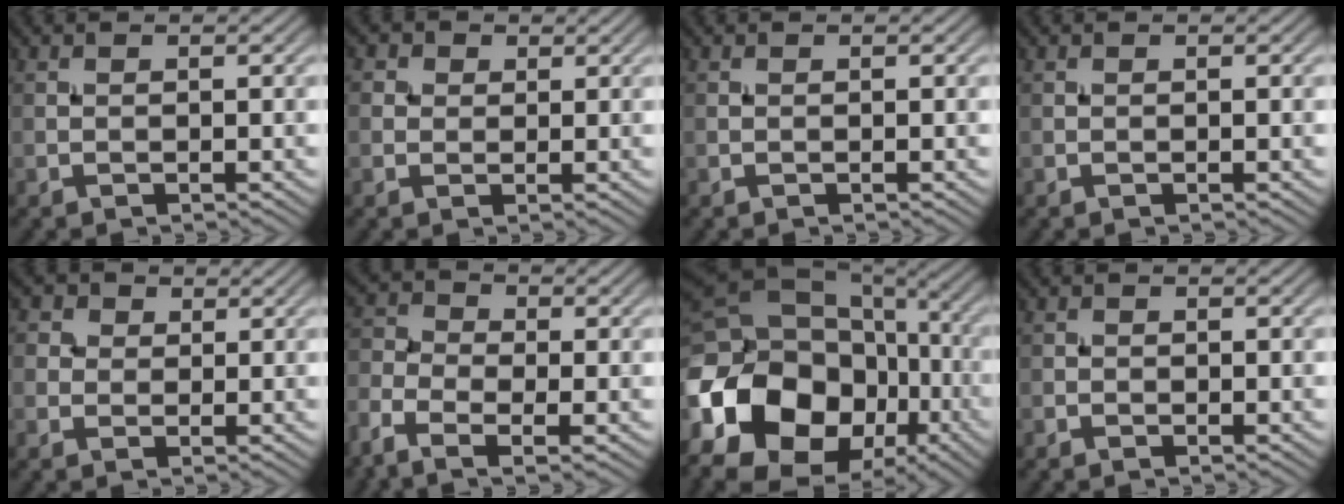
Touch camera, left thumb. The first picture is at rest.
{"total": 2.5, "force": [1.0, 2.2, 0.8], "torque": [-0.025, 0.002, 0.007]}
{"total": 0.0}
{"total": 0.0}
{"total": 3.3, "force": [1.2, 2.9, 1.1], "torque": [-0.041, 0.002, 0.010]}
{"total": 7.0, "force": [-3.7, 3.5, 4.7], "torque": [-0.120, -0.012, -0.082]}
{"total": 19.0, "force": [-7.0, 13.9, 10.9], "torque": [-0.252, -0.018, -0.128]}
{"total": 0.8, "force": [-0.4, 0.6, 0.3], "torque": [-0.003, -0.003, -0.007]}